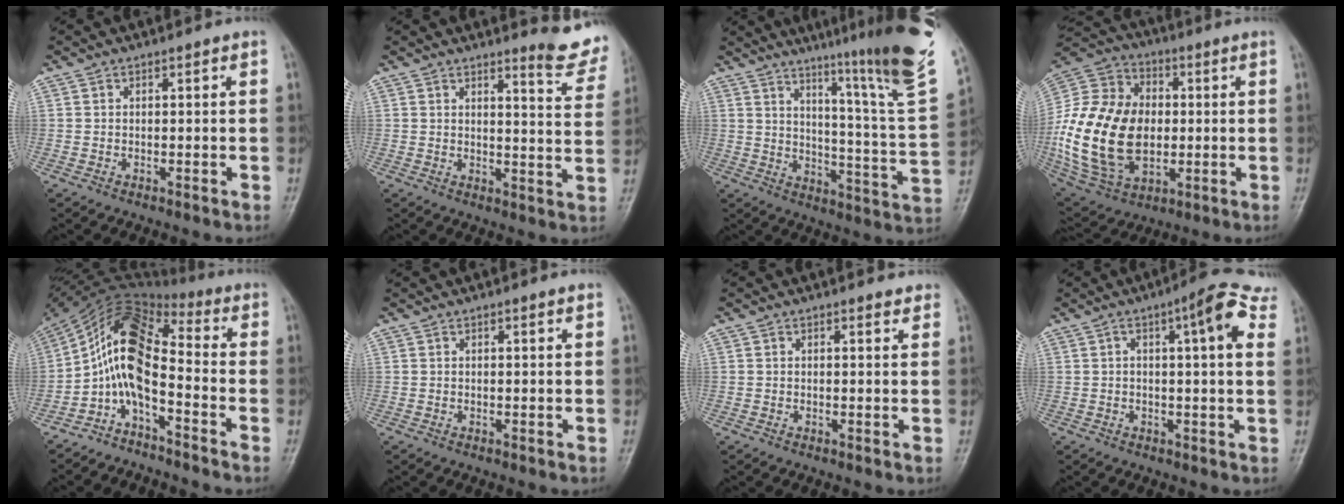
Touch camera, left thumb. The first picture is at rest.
{"total": 6.1, "force": [5.9, 0.7, 1.4], "torque": [-0.003, -0.059, 0.058]}
{"total": 24.8, "force": [16.9, 0.8, 18.2], "torque": [-0.242, -0.108, 0.230]}
{"total": 24.7, "force": [-1.1, 16.9, 17.9], "torque": [-0.359, 0.002, -0.005]}
{"total": 11.4, "force": [-3.5, 5.2, 9.5], "torque": [-0.181, 0.084, -0.078]}
{"total": 0.9, "force": [0.8, -0.1, 0.5], "torque": [-0.008, -0.001, 0.014]}
{"total": 1.7, "force": [1.5, 0.5, 0.4], "torque": [-0.001, -0.008, 0.015]}
{"total": 9.9, "force": [3.9, 1.9, 8.9], "torque": [-0.109, 0.006, 0.042]}